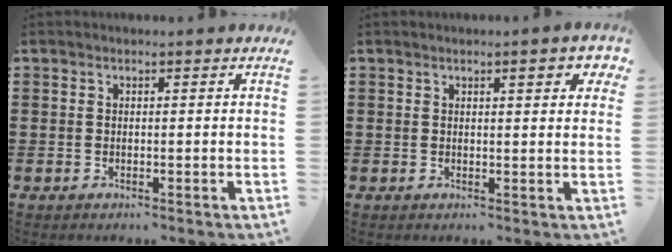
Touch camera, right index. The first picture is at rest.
{"total": 2.9, "force": [1.4, 0.6, 2.4], "torque": [-0.034, -0.002, 0.019]}